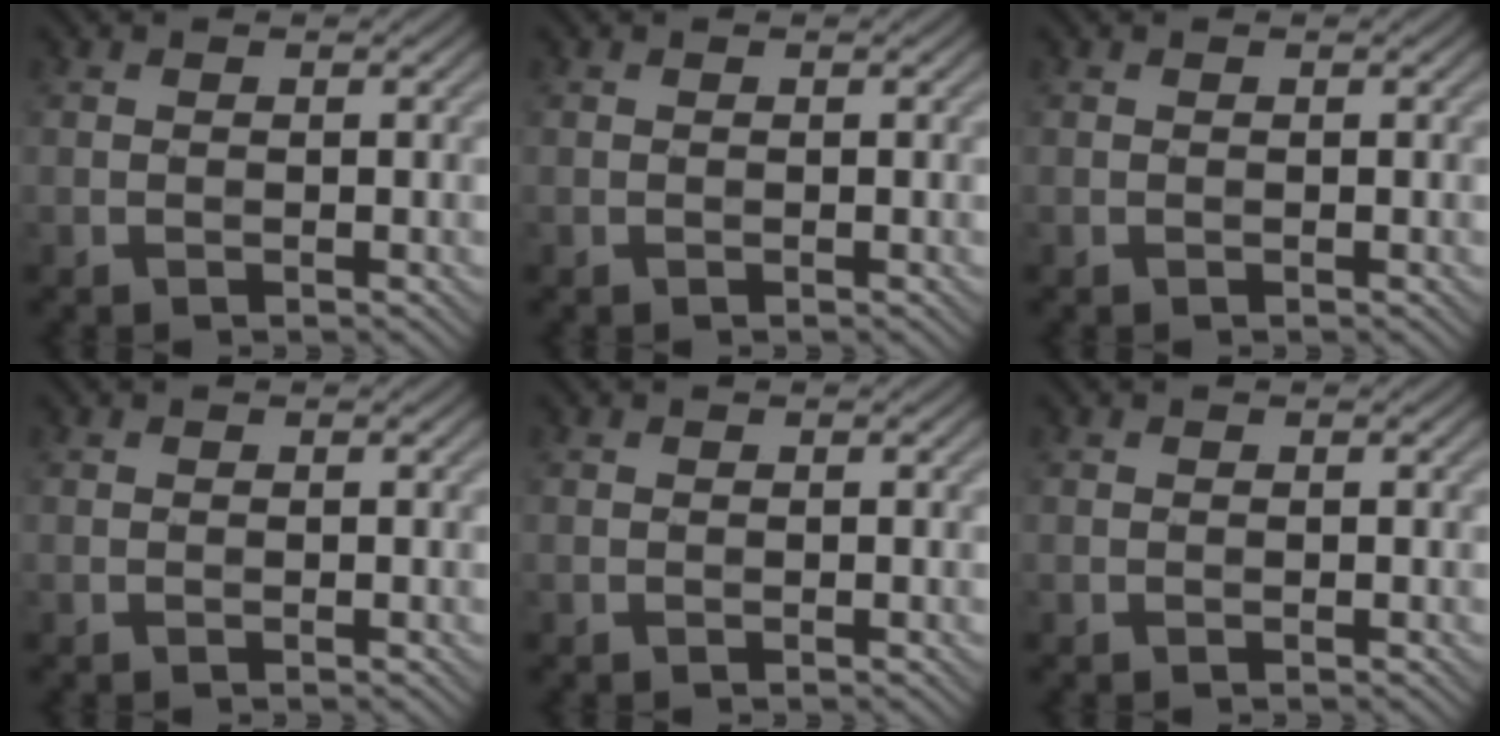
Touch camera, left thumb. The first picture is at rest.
{"total": 0.0}
{"total": 0.0}
{"total": 0.0}
{"total": 0.0}
{"total": 0.0}